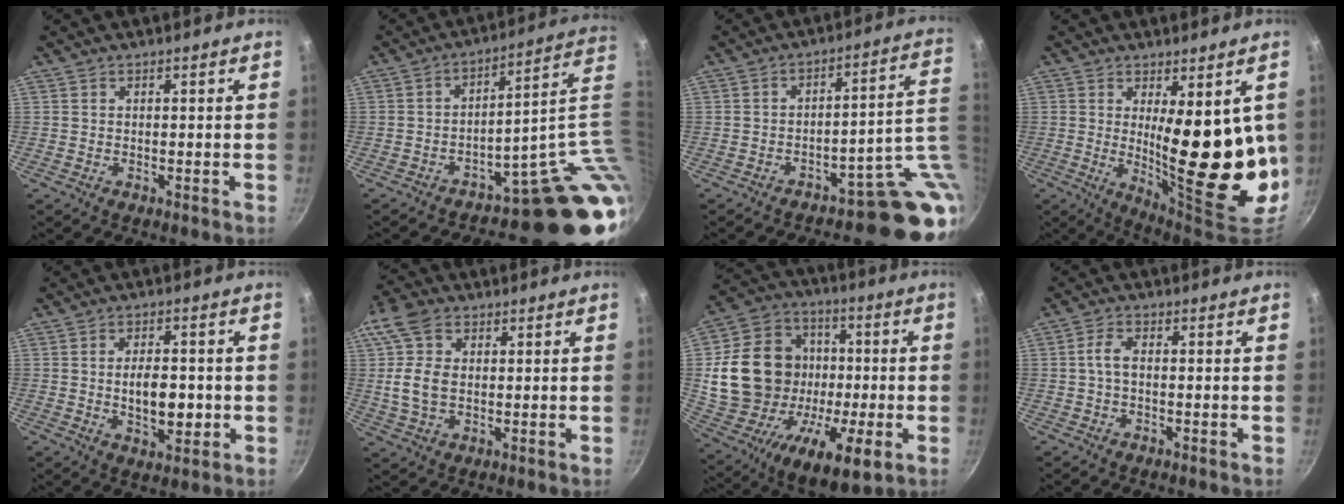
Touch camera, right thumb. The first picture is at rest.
{"total": 15.0, "force": [-3.9, 4.6, 13.8], "torque": [-0.100, 0.027, -0.054]}
{"total": 11.7, "force": [-3.4, 5.7, 9.7], "torque": [-0.054, 0.040, -0.046]}
{"total": 18.8, "force": [1.6, 6.5, 17.6], "torque": [-0.223, -0.053, 0.039]}
{"total": 8.1, "force": [-0.8, 4.2, 6.8], "torque": [-0.092, 0.000, -0.011]}
{"total": 11.1, "force": [1.7, 7.7, 7.8], "torque": [-0.152, 0.006, 0.023]}
{"total": 25.9, "force": [-1.1, 19.2, 17.3], "torque": [-0.292, 0.011, -0.012]}
{"total": 3.1, "force": [-0.2, 1.6, 2.7], "torque": [-0.056, 0.013, -0.007]}